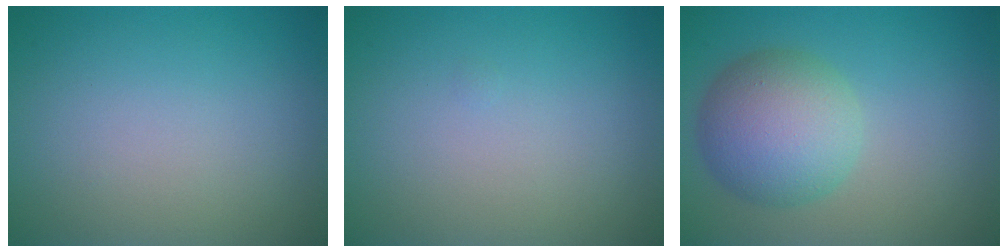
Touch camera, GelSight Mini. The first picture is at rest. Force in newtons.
{"total": 0.0}
{"total": 6.5, "press": 6.5, "slide": 0.1}